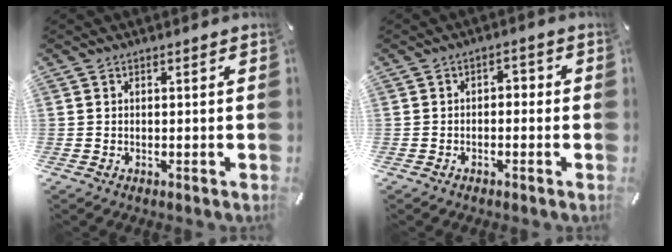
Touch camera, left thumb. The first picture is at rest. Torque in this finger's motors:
{"motor_torque": [-0.01, -0.08, 0.01, 0.04, 0.03]}